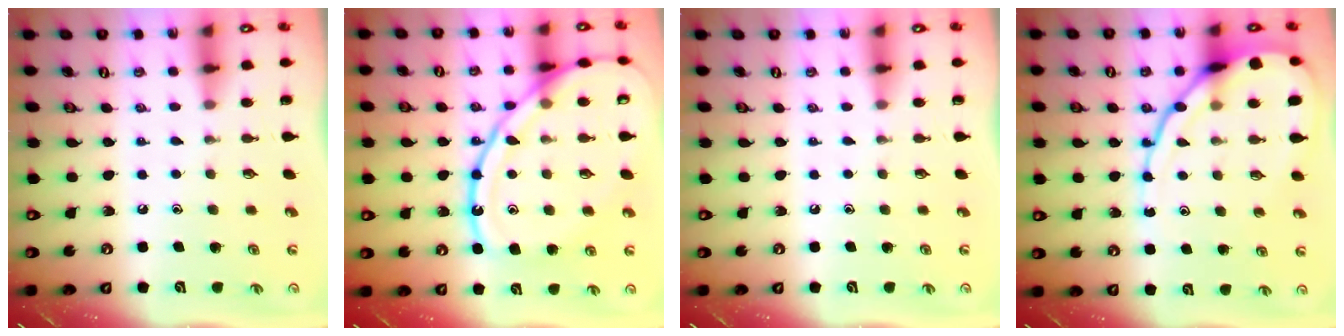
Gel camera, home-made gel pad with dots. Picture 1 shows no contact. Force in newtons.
{"total": 20.3, "press": 20.2, "slide": 1.9}
{"total": 0.0}
{"total": 14.9, "press": 14.8, "slide": 1.5}